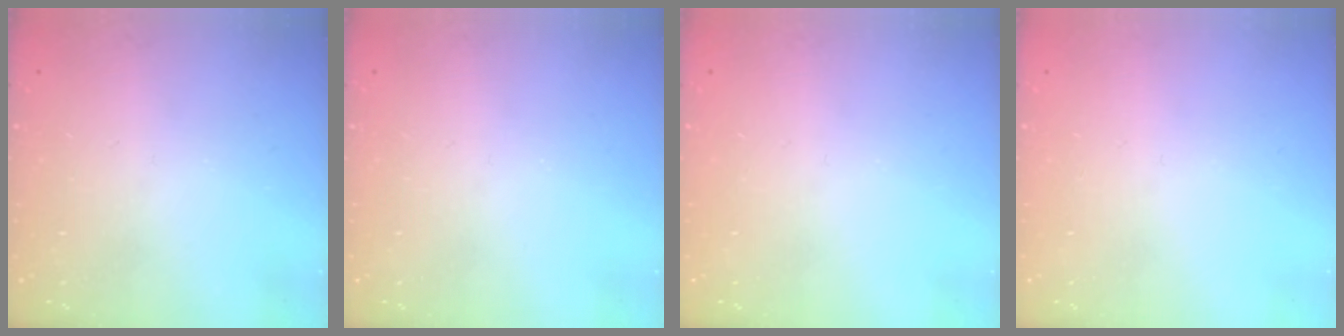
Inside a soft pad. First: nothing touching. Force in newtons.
{"total": 0.0}
{"total": 0.0}
{"total": 0.0}